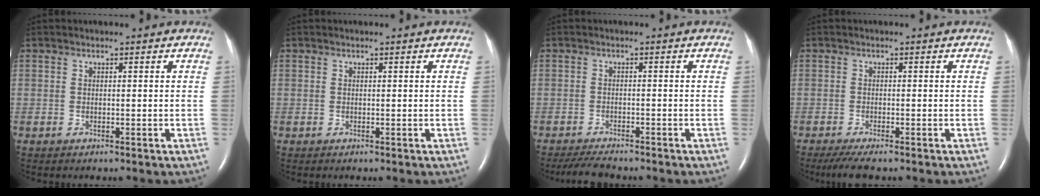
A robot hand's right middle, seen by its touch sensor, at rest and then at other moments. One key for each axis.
{"total": 0.0}
{"total": 4.3, "fx": -3.8, "fy": 0.6, "fz": 1.8, "tx": -0.036, "ty": -0.015, "tz": -0.064}
{"total": 3.8, "fx": -2.9, "fy": 0.4, "fz": 2.4, "tx": -0.045, "ty": -0.010, "tz": -0.049}